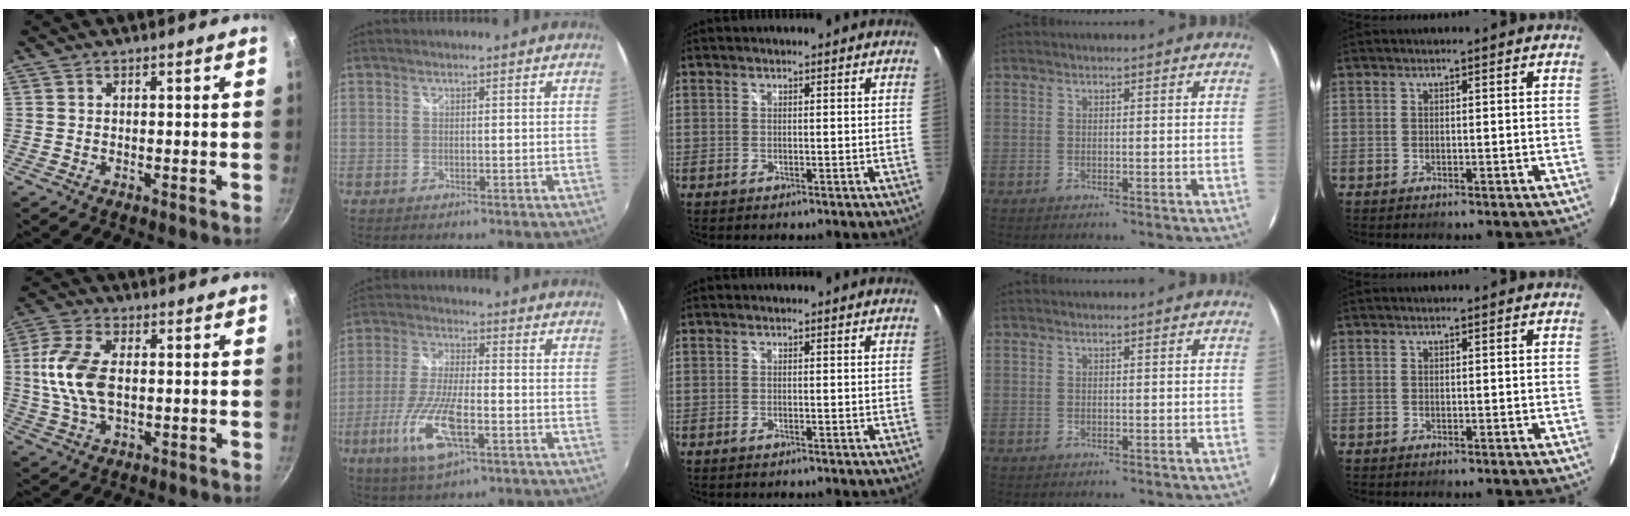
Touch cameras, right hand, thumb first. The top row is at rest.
{"thumb": {"total": 11.4, "force": [0.4, 6.4, 9.4], "torque": [-0.189, 0.011, 0.001]}, "index": {"total": 12.8, "force": [-5.2, 3.9, 11.0], "torque": [-0.236, -0.017, -0.099]}}